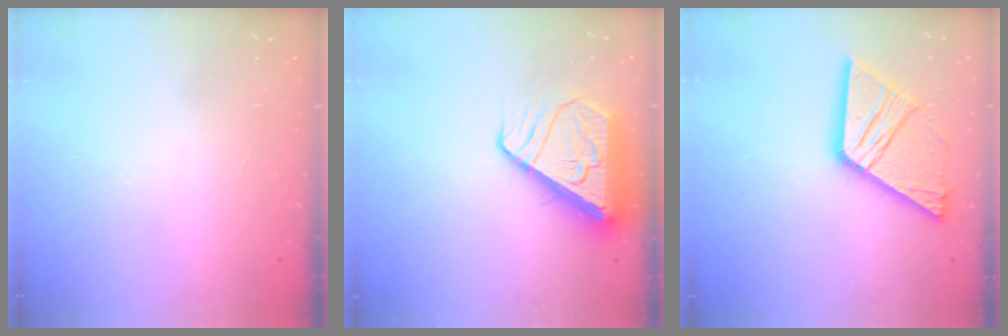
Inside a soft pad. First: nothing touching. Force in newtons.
{"total": 8.3, "press": 8.2, "slide": 1.1}
{"total": 19.2, "press": 19.1, "slide": 2.1}